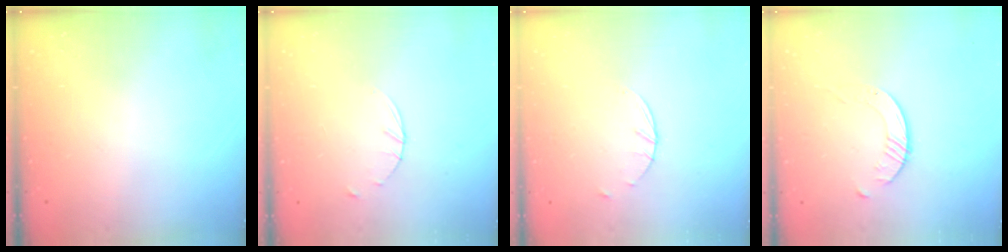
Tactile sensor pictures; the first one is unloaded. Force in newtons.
{"total": 1.6, "press": 1.6, "slide": 0.2}
{"total": 1.7, "press": 1.7, "slide": 0.3}
{"total": 2.6, "press": 2.6, "slide": 0.3}